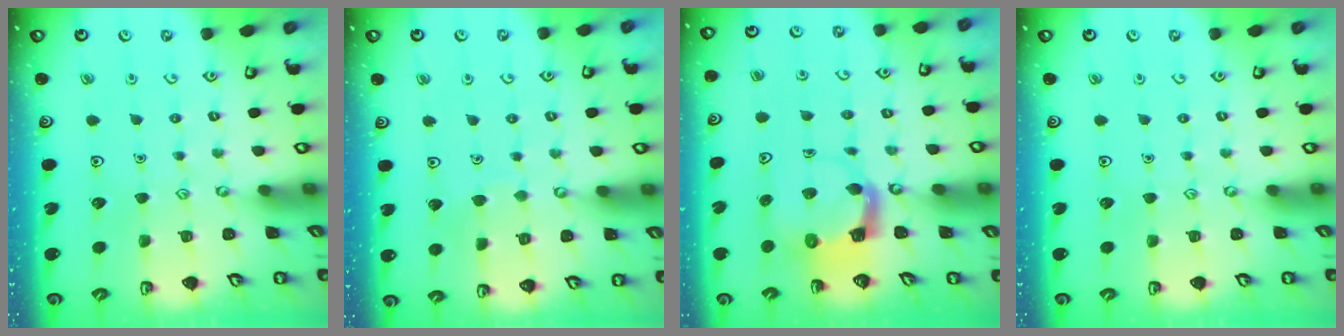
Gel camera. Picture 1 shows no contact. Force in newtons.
{"total": 2.6, "press": 2.6, "slide": 0.1}
{"total": 3.7, "press": 3.6, "slide": 0.7}
{"total": 0.0}